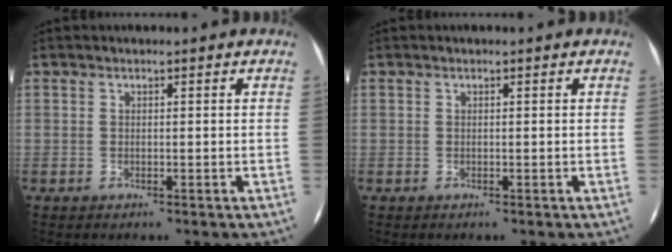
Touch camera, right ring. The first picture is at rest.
{"total": 0.0}